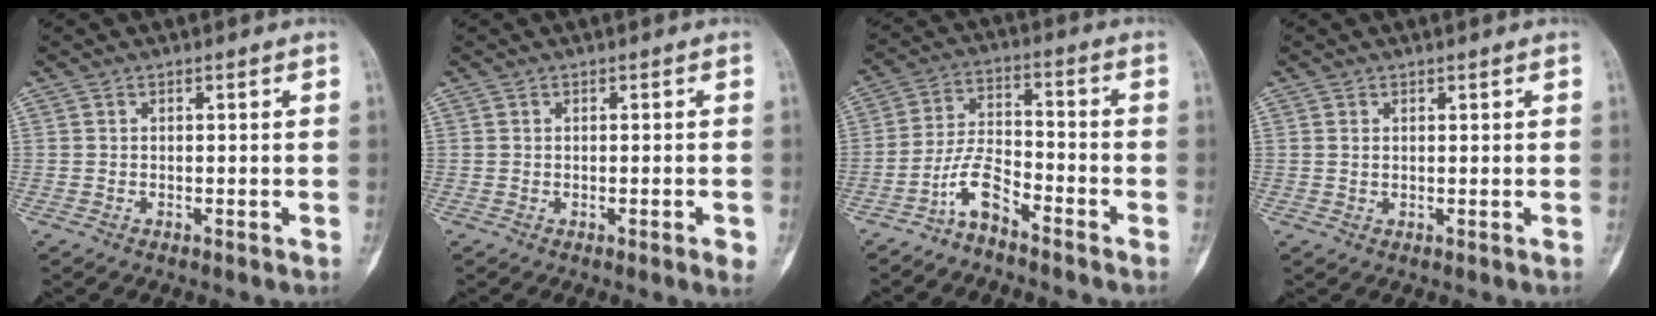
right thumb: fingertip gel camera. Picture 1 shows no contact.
{"total": 1.9, "force": [-0.7, 0.4, 1.7], "torque": [-0.024, -0.001, -0.009]}
{"total": 7.0, "force": [-5.1, 2.5, 4.1], "torque": [-0.078, 0.054, -0.107]}
{"total": 0.9, "force": [0.3, 0.6, 0.6], "torque": [-0.004, 0.003, 0.007]}